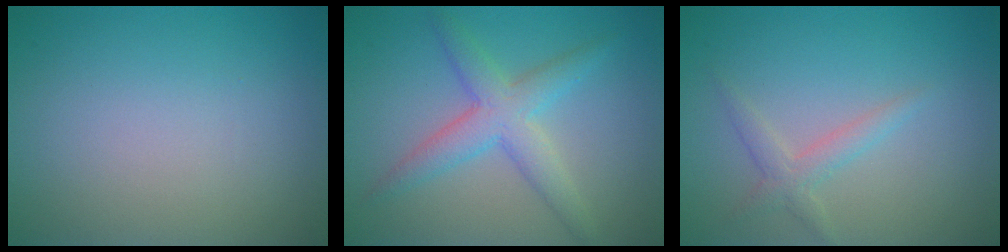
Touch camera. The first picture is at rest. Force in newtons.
{"total": 4.1, "press": 4.1, "slide": 0.0}
{"total": 1.8, "press": 1.8, "slide": 0.1}